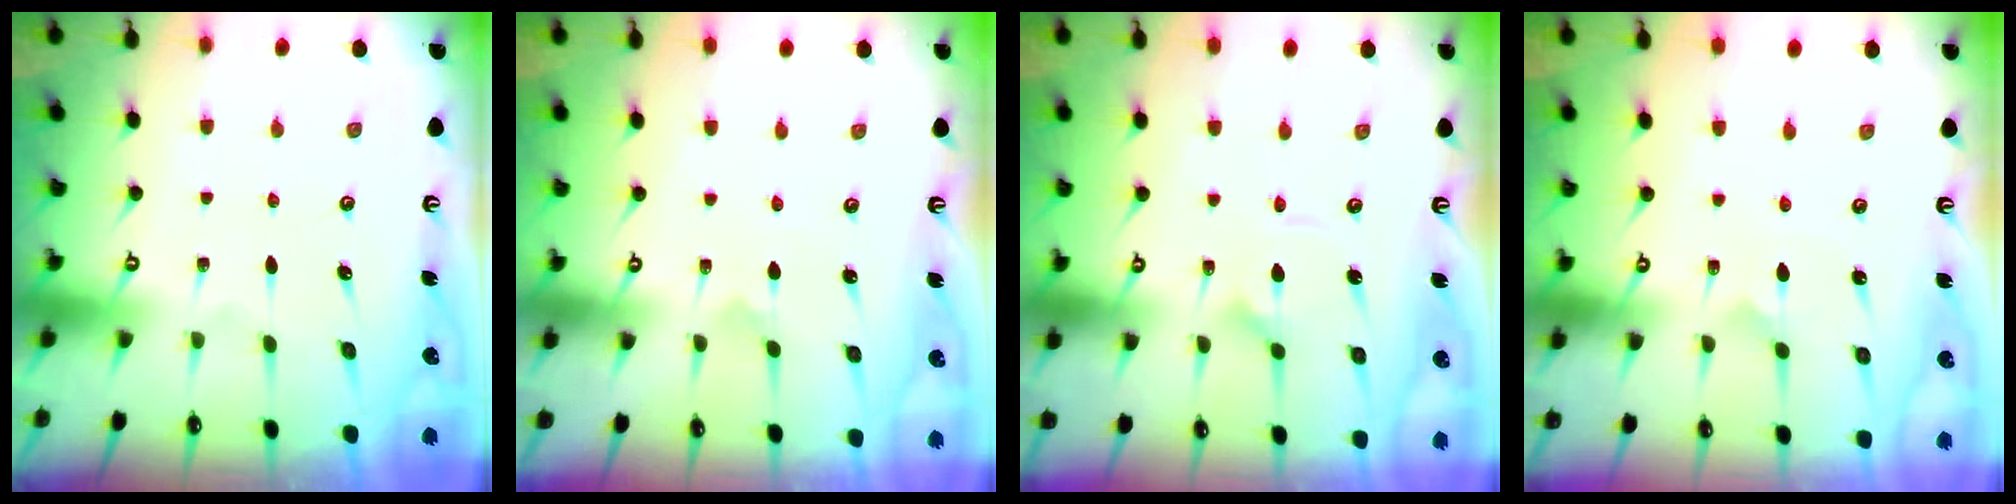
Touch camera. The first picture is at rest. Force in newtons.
{"total": 0.7, "press": 0.7, "slide": 0.1}
{"total": 3.9, "press": 3.9, "slide": 0.4}
{"total": 1.5, "press": 1.5, "slide": 0.0}